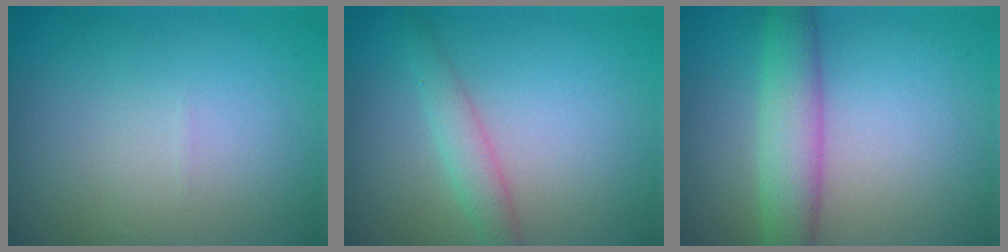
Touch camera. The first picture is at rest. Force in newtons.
{"total": 2.1, "press": 2.1, "slide": 0.1}
{"total": 4.5, "press": 4.5, "slide": 0.1}